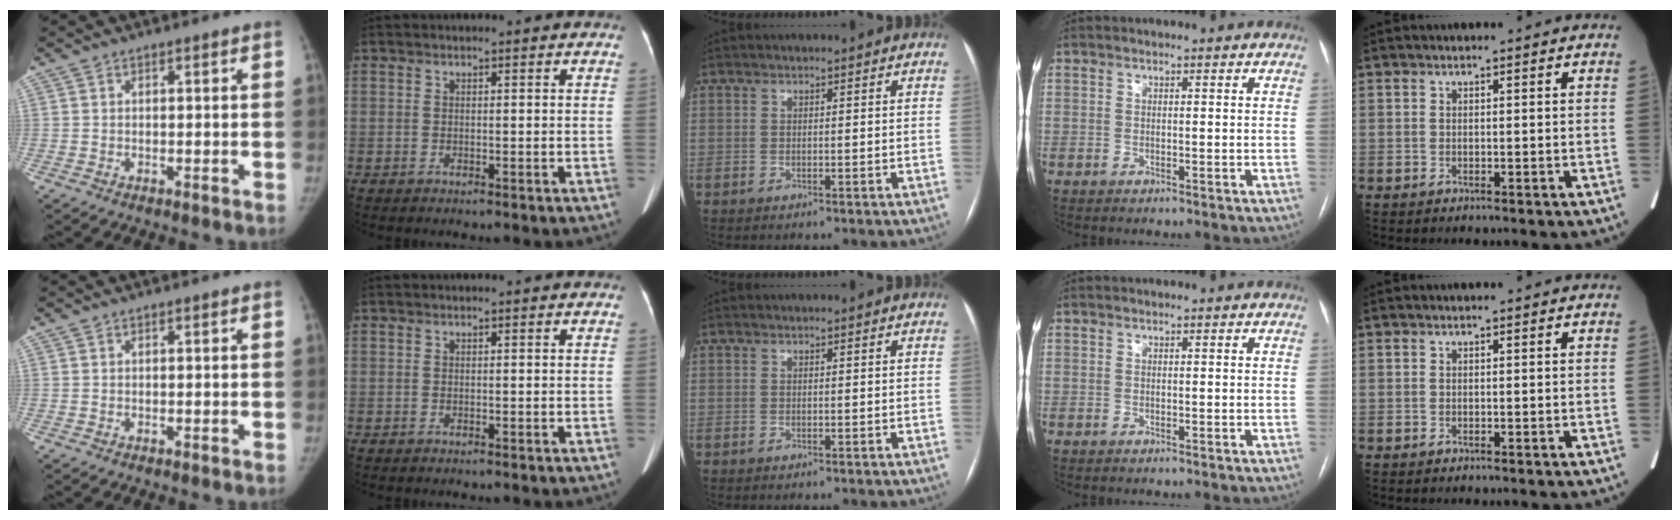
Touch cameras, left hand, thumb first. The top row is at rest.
{}